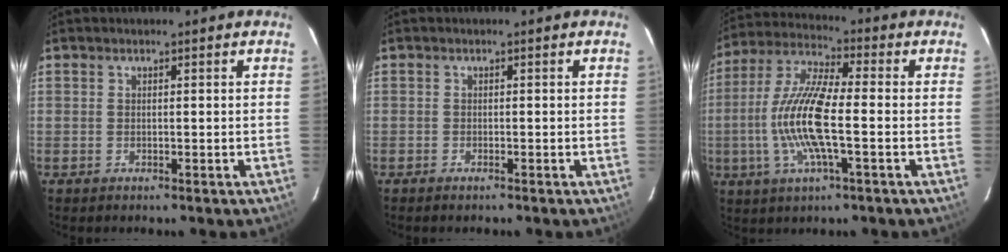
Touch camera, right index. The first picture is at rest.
{"total": 0.8, "force": [-0.7, 0.2, 0.3], "torque": [-0.008, 0.000, -0.014]}
{"total": 14.1, "force": [-2.6, 2.8, 13.5], "torque": [-0.279, -0.001, -0.054]}